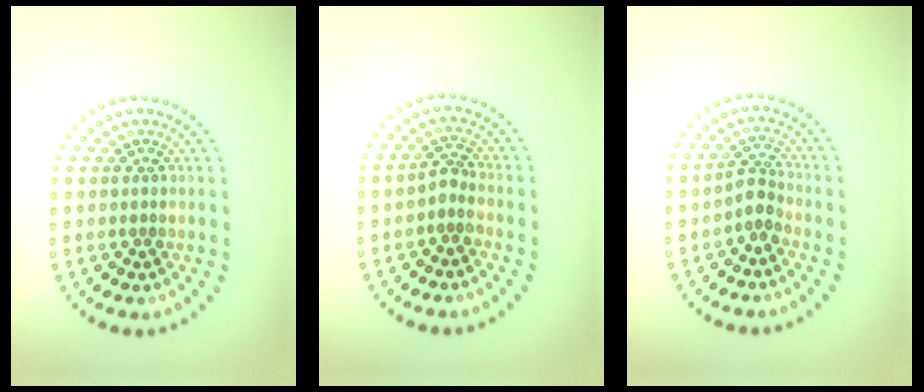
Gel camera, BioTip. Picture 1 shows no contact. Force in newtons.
{"total": 1.8, "press": 1.4, "slide": 1.1}
{"total": 2.1, "press": 1.5, "slide": 1.4}